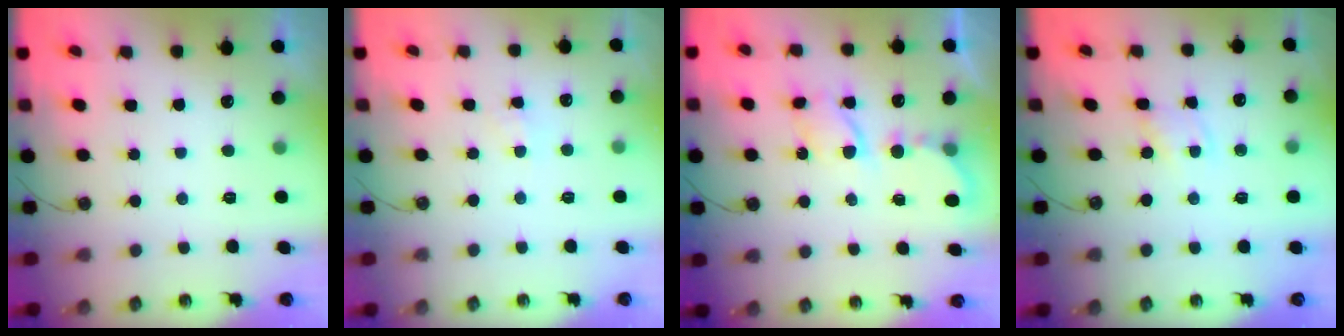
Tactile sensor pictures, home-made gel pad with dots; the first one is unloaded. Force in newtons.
{"total": 2.5, "press": 2.4, "slide": 0.4}
{"total": 6.4, "press": 6.4, "slide": 0.3}
{"total": 2.8, "press": 2.8, "slide": 0.3}